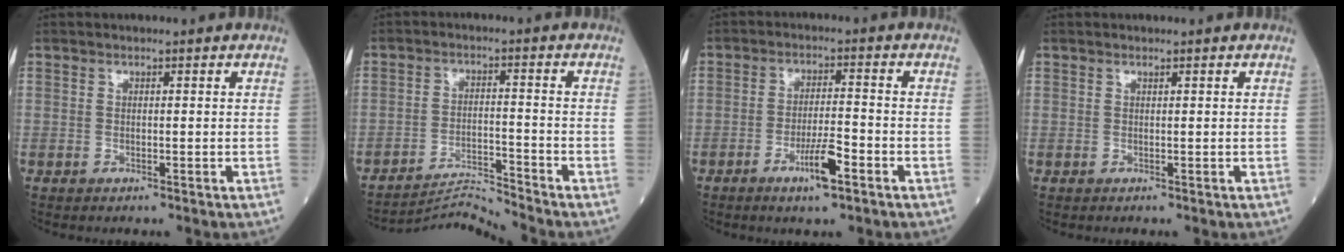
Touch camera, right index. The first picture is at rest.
{"total": 6.5, "force": [-5.7, -3.0, -1.3], "torque": [0.010, -0.011, -0.102]}
{"total": 5.6, "force": [-3.0, 0.6, 4.7], "torque": [-0.088, -0.004, -0.056]}
{"total": 0.0}